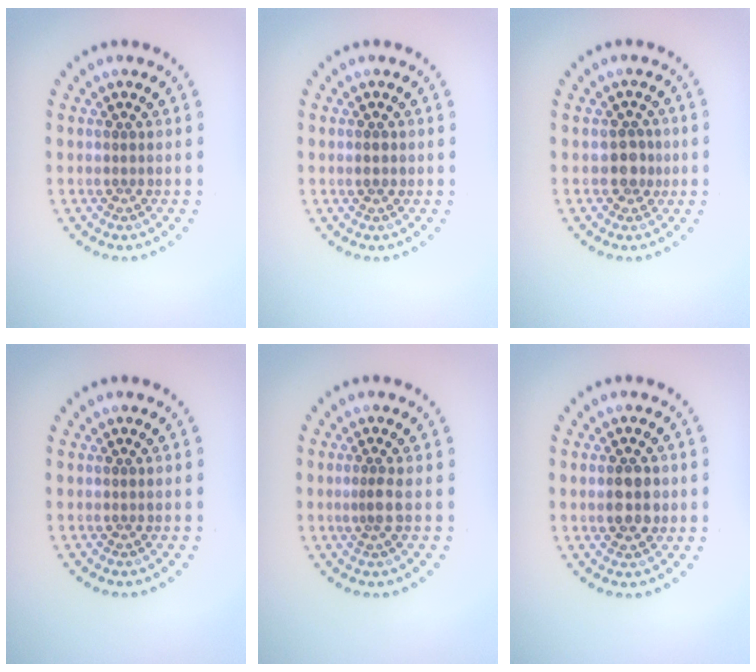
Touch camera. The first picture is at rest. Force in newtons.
{"total": 1.2, "press": 1.2, "slide": 0.0}
{"total": 2.0, "press": 1.7, "slide": 1.0}
{"total": 0.0}
{"total": 1.2, "press": 0.8, "slide": 0.9}
{"total": 3.1, "press": 3.1, "slide": 0.1}